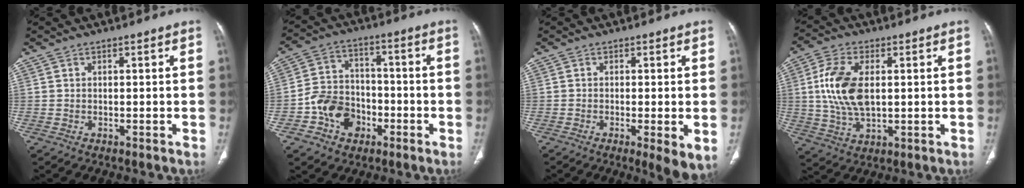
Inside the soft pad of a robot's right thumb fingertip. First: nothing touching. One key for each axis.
{"total": 10.5, "fx": -4.2, "fy": 8.3, "fz": 4.9, "tx": -0.056, "ty": 0.034, "tz": -0.073}
{"total": 5.9, "fx": -1.5, "fy": 1.0, "fz": 5.6, "tx": -0.094, "ty": -0.020, "tz": -0.025}
{"total": 11.9, "fx": 1.5, "fy": 6.5, "fz": 9.9, "tx": -0.203, "ty": -0.004, "tz": 0.030}